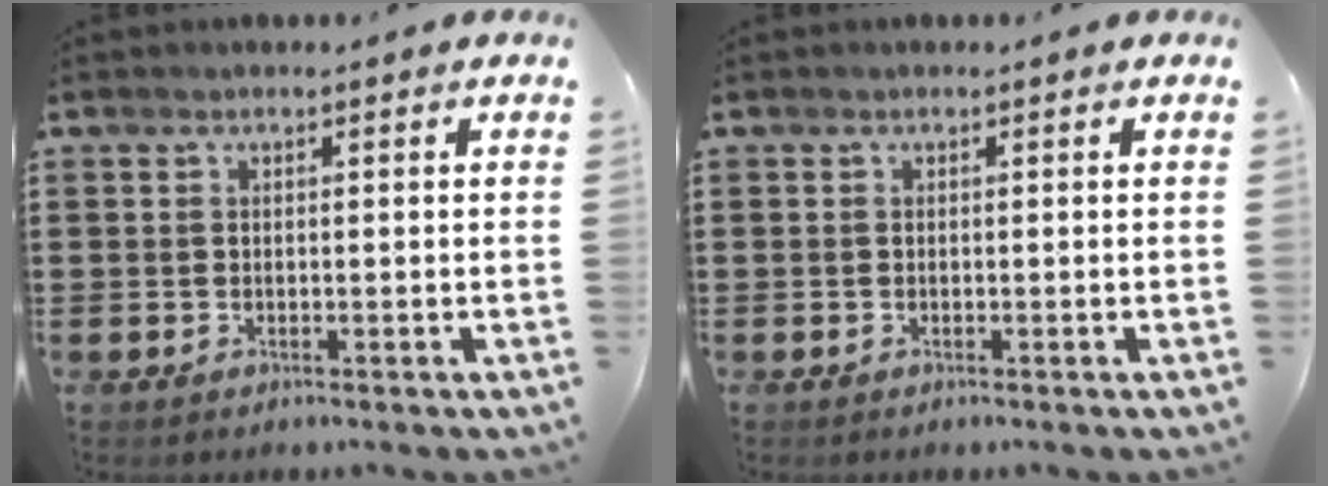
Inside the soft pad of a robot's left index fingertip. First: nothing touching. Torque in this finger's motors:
{"motor_torque": [0.00, 0.00, 0.00, 0.00]}